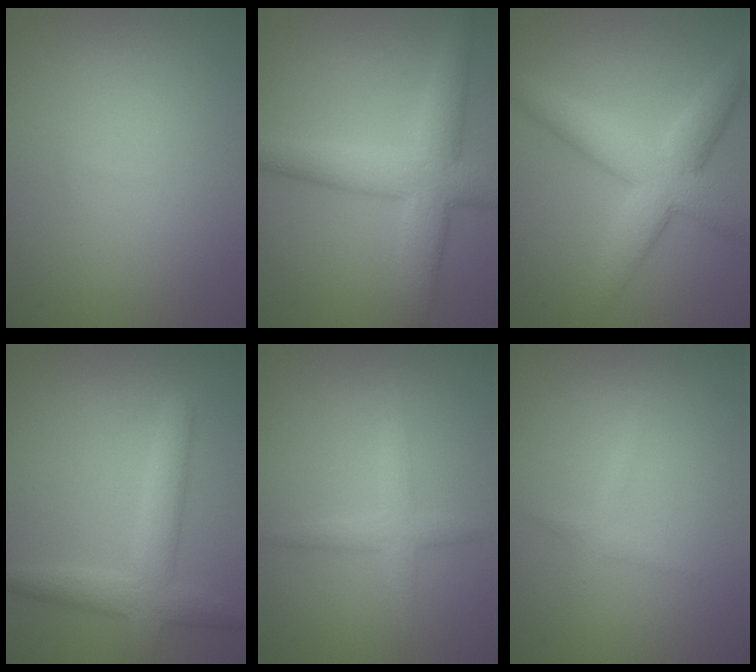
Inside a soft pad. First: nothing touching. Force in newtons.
{"total": 6.4, "press": 6.4, "slide": 0.6}
{"total": 6.9, "press": 6.9, "slide": 0.1}
{"total": 4.4, "press": 4.4, "slide": 0.3}
{"total": 2.5, "press": 2.5, "slide": 0.1}
{"total": 1.2, "press": 1.2, "slide": 0.1}